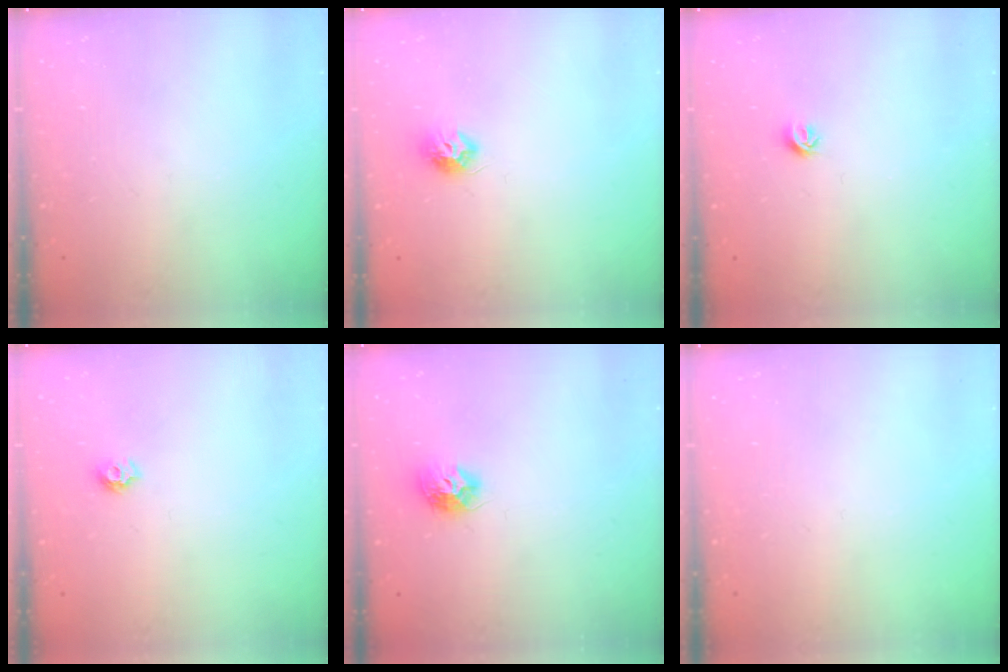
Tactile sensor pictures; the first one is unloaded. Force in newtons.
{"total": 7.0, "press": 6.9, "slide": 0.5}
{"total": 4.9, "press": 4.8, "slide": 0.9}
{"total": 5.7, "press": 5.7, "slide": 0.6}
{"total": 8.6, "press": 8.5, "slide": 0.1}
{"total": 0.0}